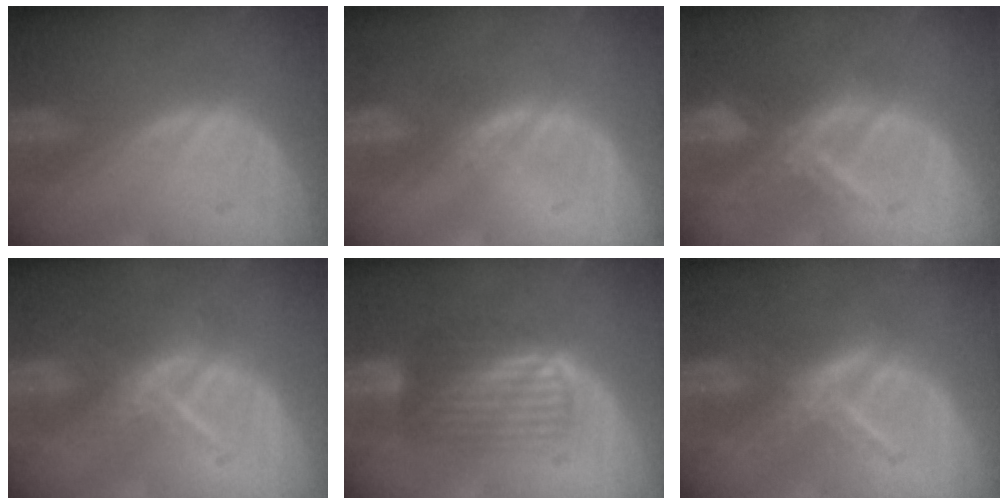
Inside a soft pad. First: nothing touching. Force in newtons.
{"total": 1.1, "press": 1.1, "slide": 0.1}
{"total": 6.6, "press": 6.3, "slide": 1.9}
{"total": 5.5, "press": 4.9, "slide": 2.5}
{"total": 6.6, "press": 6.3, "slide": 1.9}
{"total": 5.6, "press": 5.5, "slide": 1.2}